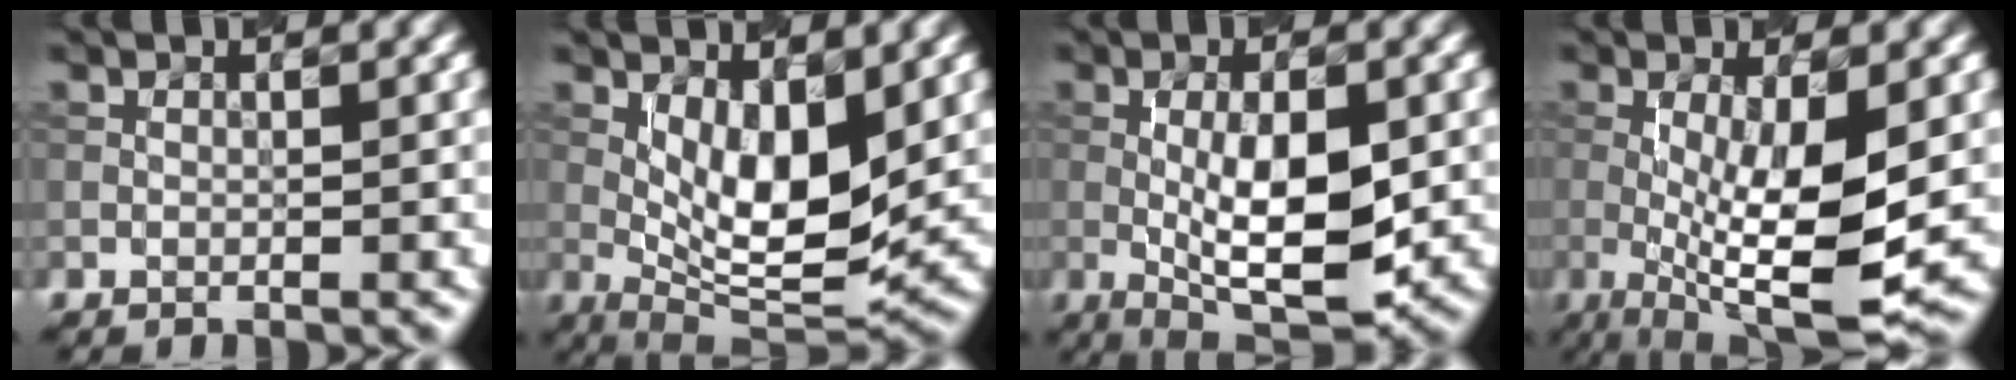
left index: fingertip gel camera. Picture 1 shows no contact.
{"total": 7.7, "force": [1.3, 2.8, 7.1], "torque": [-0.115, -0.015, 0.027]}
{"total": 8.1, "force": [-0.8, 2.7, 7.6], "torque": [-0.129, -0.005, -0.011]}
{"total": 9.4, "force": [-1.3, 2.3, 9.0], "torque": [-0.155, -0.014, -0.018]}